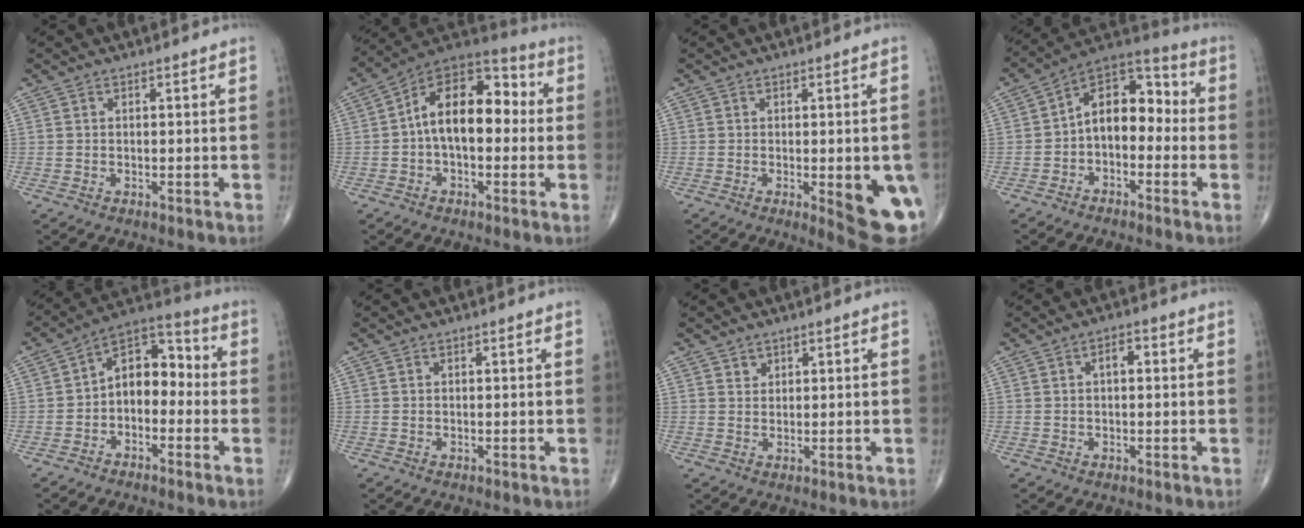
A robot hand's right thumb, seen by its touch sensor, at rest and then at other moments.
{"total": 15.8, "force": [0.4, 9.3, 12.8], "torque": [-0.179, 0.048, -0.008]}
{"total": 11.6, "force": [-2.9, 3.4, 10.7], "torque": [-0.115, -0.015, -0.025]}
{"total": 11.8, "force": [-1.4, 7.7, 8.9], "torque": [-0.105, 0.049, -0.043]}
{"total": 10.1, "force": [-1.7, 6.8, 7.3], "torque": [-0.083, 0.048, -0.048]}
{"total": 0.0}
{"total": 1.5, "force": [1.0, 1.1, 0.2], "torque": [0.012, -0.006, 0.015]}
{"total": 2.6, "force": [0.4, 1.4, 2.2], "torque": [-0.032, 0.009, 0.001]}